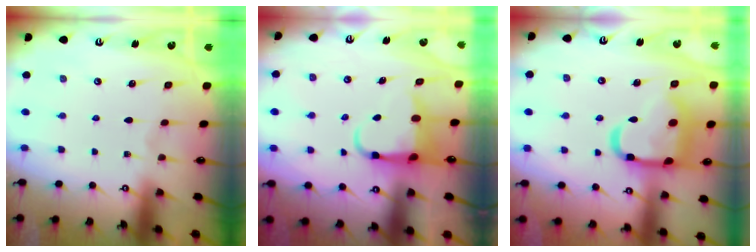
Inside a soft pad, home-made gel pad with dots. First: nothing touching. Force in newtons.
{"total": 5.7, "press": 5.6, "slide": 1.0}
{"total": 18.9, "press": 18.8, "slide": 1.8}